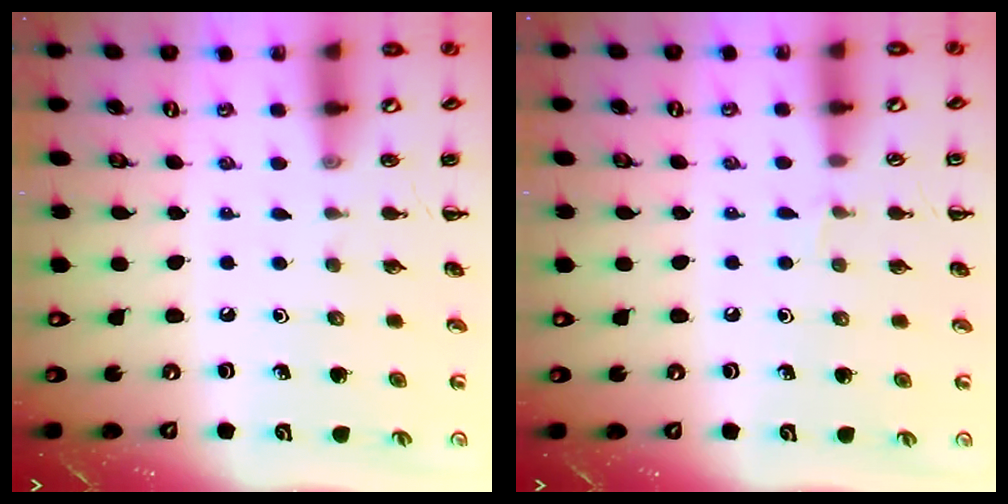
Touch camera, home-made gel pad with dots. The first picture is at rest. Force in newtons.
{"total": 3.1, "press": 2.9, "slide": 1.1}